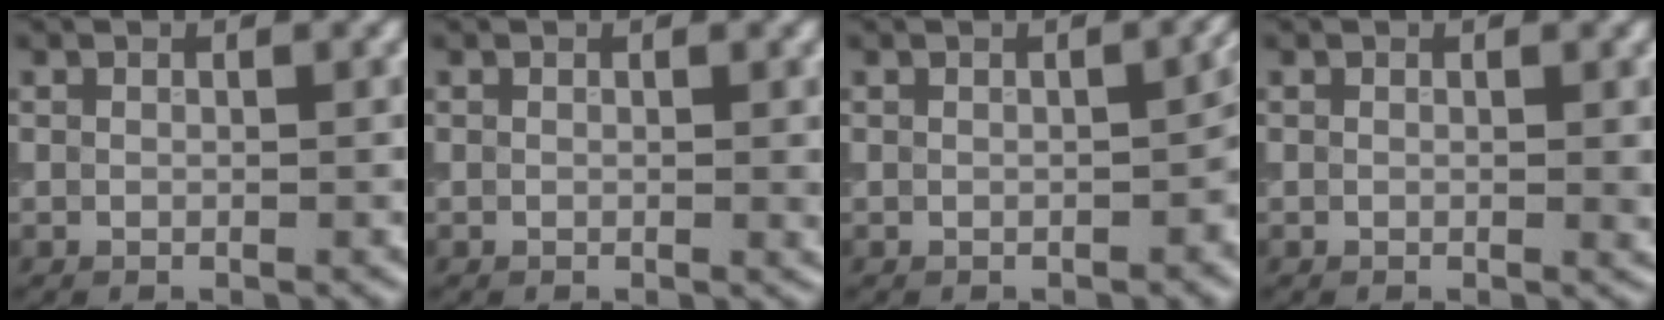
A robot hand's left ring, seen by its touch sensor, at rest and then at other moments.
{"total": 0.9, "force": [0.1, 0.1, 0.8], "torque": [-0.007, -0.003, 0.000]}
{"total": 2.5, "force": [-0.3, 1.2, 2.1], "torque": [-0.022, 0.000, -0.002]}
{"total": 0.8, "force": [0.2, 0.1, 0.8], "torque": [-0.006, -0.004, 0.002]}